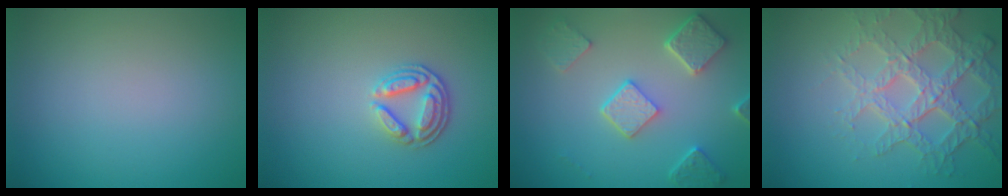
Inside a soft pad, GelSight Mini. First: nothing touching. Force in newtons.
{"total": 2.9, "press": 2.5, "slide": 1.6}
{"total": 4.9, "press": 3.9, "slide": 3.0}
{"total": 5.0, "press": 4.5, "slide": 2.3}